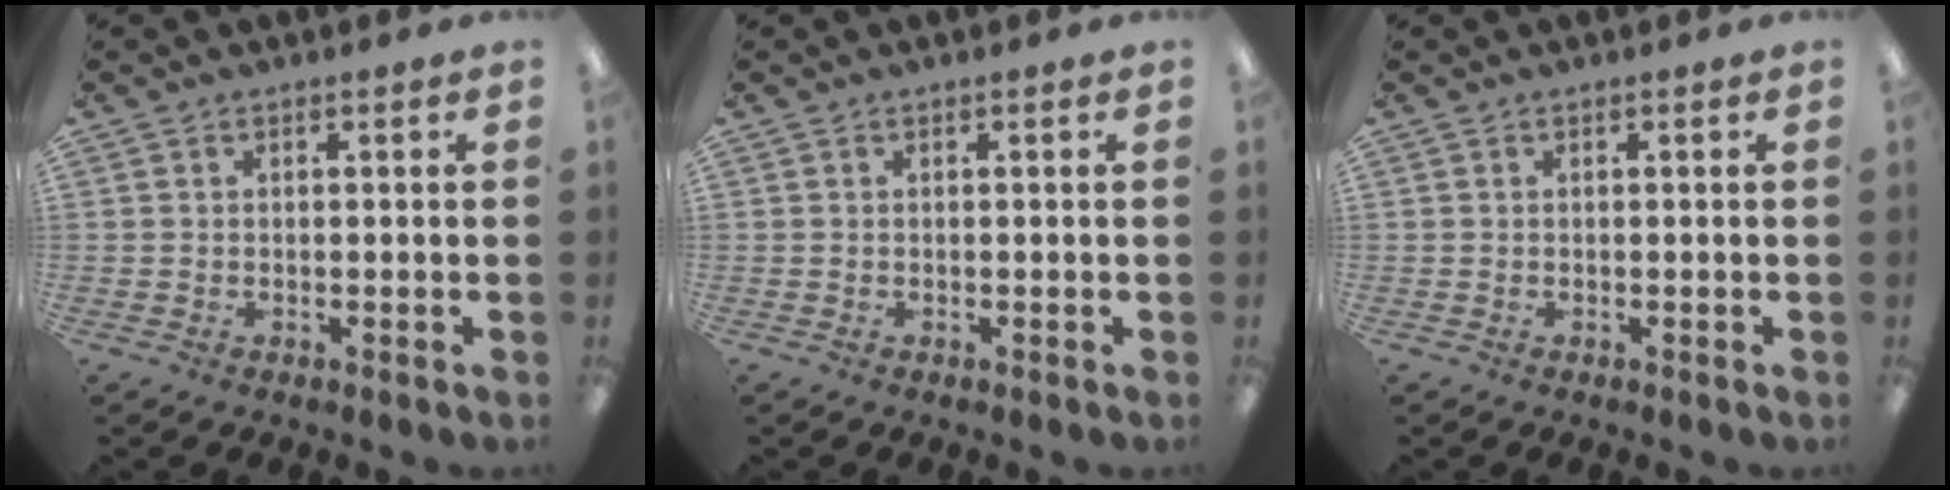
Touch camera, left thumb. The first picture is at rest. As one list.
[{"total": 0.0}, {"total": 0.0}]